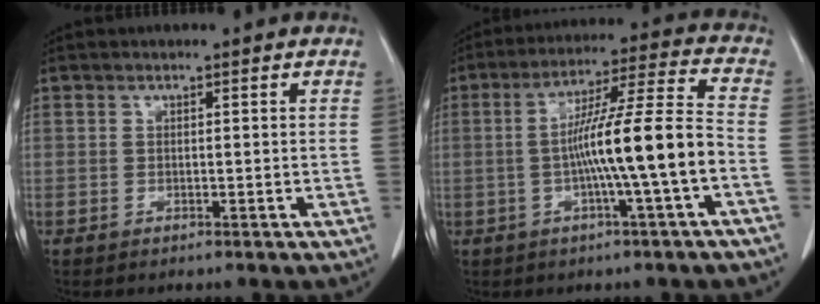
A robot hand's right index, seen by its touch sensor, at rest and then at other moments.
{"total": 12.5, "force": [-2.7, -1.0, 12.2], "torque": [-0.213, 0.013, -0.049]}